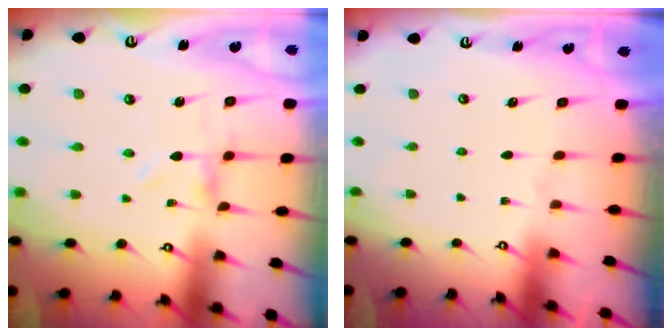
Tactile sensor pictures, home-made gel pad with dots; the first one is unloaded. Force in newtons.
{"total": 0.0}